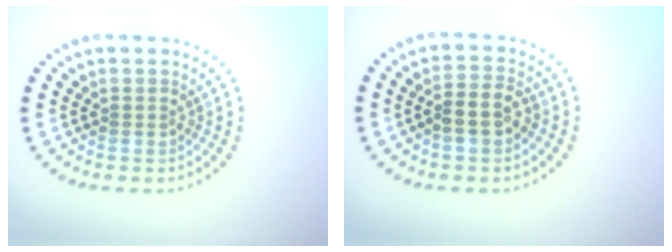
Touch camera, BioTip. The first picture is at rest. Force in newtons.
{"total": 2.7, "press": 2.6, "slide": 1.0}